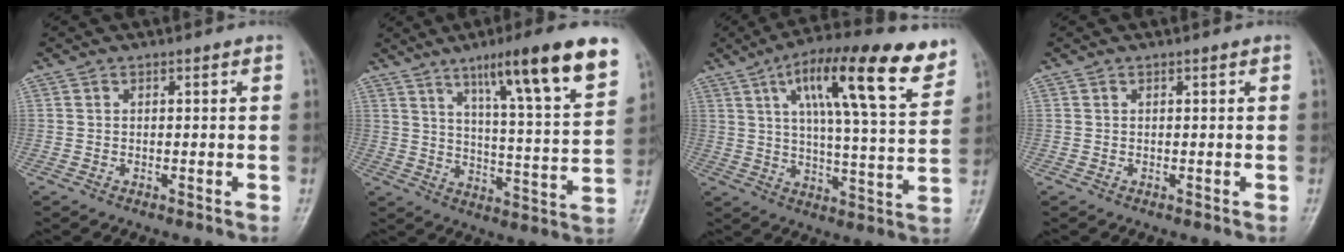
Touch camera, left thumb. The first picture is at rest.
{"total": 18.7, "force": [11.2, 2.1, 14.8], "torque": [-0.201, -0.048, 0.169]}
{"total": 20.1, "force": [10.7, 4.9, 16.3], "torque": [-0.222, -0.025, 0.162]}
{"total": 0.0}